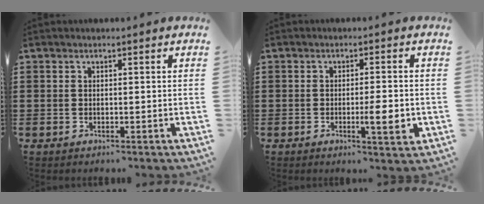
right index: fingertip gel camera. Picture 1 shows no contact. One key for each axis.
{"total": 5.2, "fx": -1.2, "fy": 0.8, "fz": 5.0, "tx": -0.072, "ty": -0.008, "tz": -0.021}